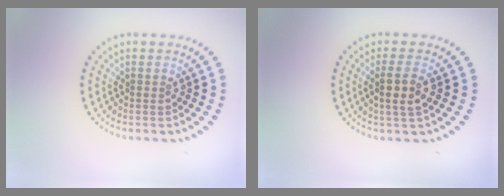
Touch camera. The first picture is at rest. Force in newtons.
{"total": 2.5, "press": 2.3, "slide": 0.9}